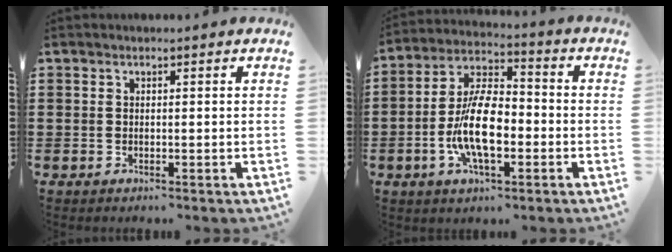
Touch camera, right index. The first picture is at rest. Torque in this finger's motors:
{"motor_torque": [2.14, 0.00, 1.05, 0.21]}